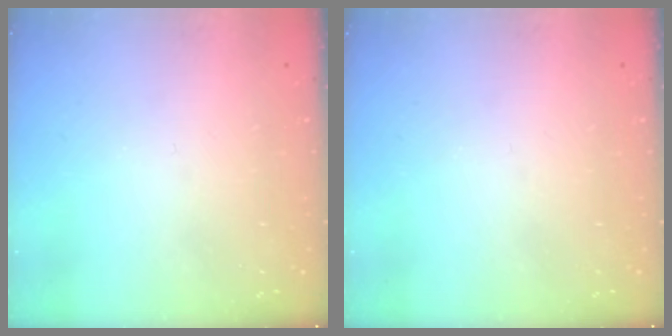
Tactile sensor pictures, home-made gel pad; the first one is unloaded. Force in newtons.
{"total": 0.0}